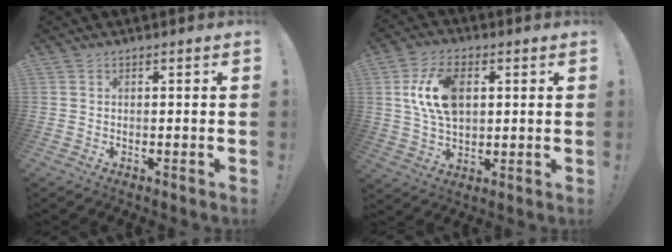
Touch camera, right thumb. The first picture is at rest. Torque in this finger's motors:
{"motor_torque": [1.02, 1.02, 0.54, -0.33, 0.11]}